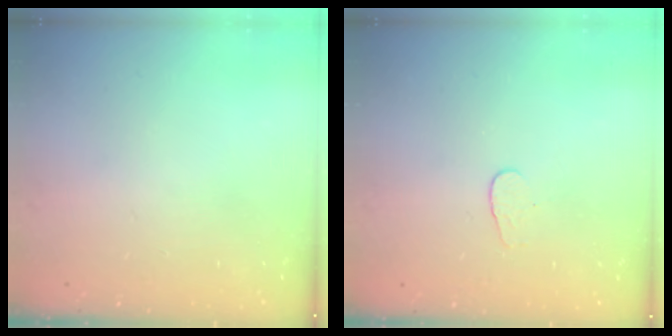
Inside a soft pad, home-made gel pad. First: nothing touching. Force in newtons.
{"total": 3.3, "press": 3.3, "slide": 0.3}